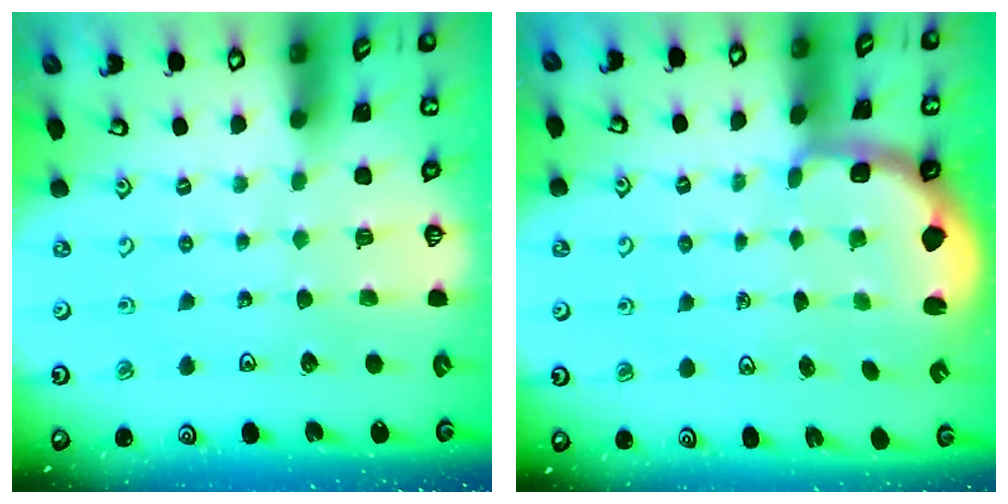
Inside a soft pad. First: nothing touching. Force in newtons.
{"total": 2.1, "press": 1.3, "slide": 1.6}